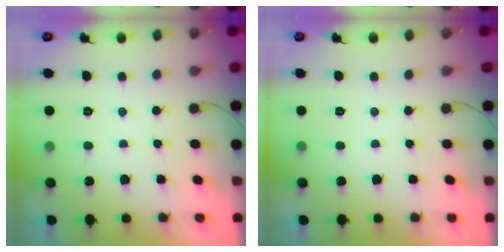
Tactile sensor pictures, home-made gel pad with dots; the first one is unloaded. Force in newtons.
{"total": 0.0}